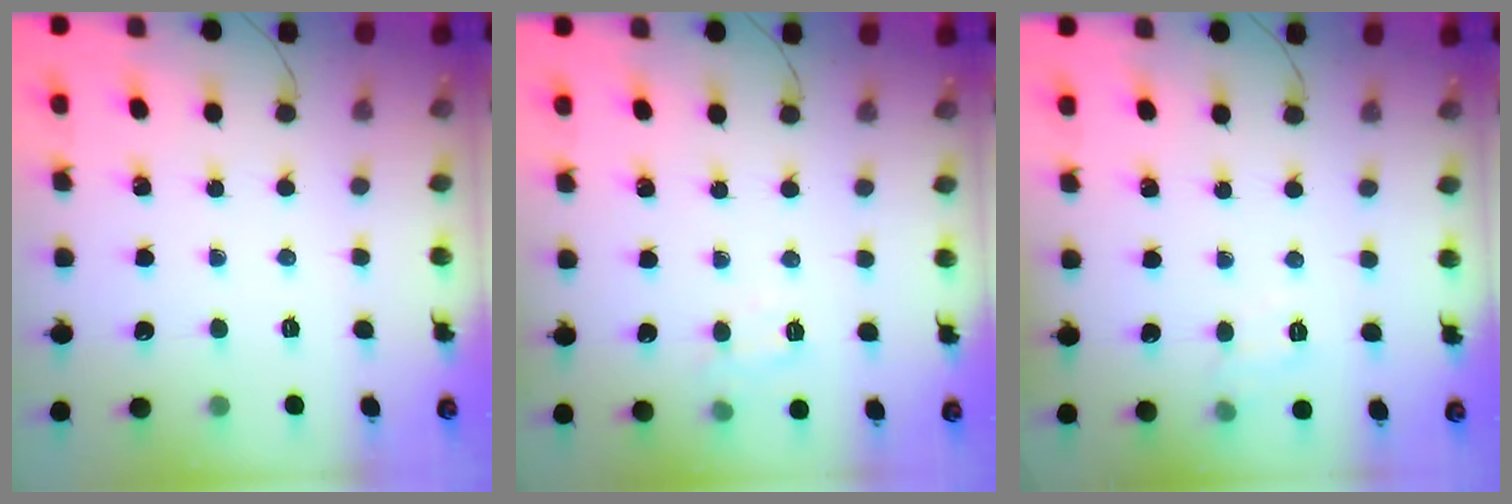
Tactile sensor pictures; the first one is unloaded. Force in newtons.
{"total": 7.7, "press": 7.6, "slide": 1.2}
{"total": 7.4, "press": 7.3, "slide": 1.6}